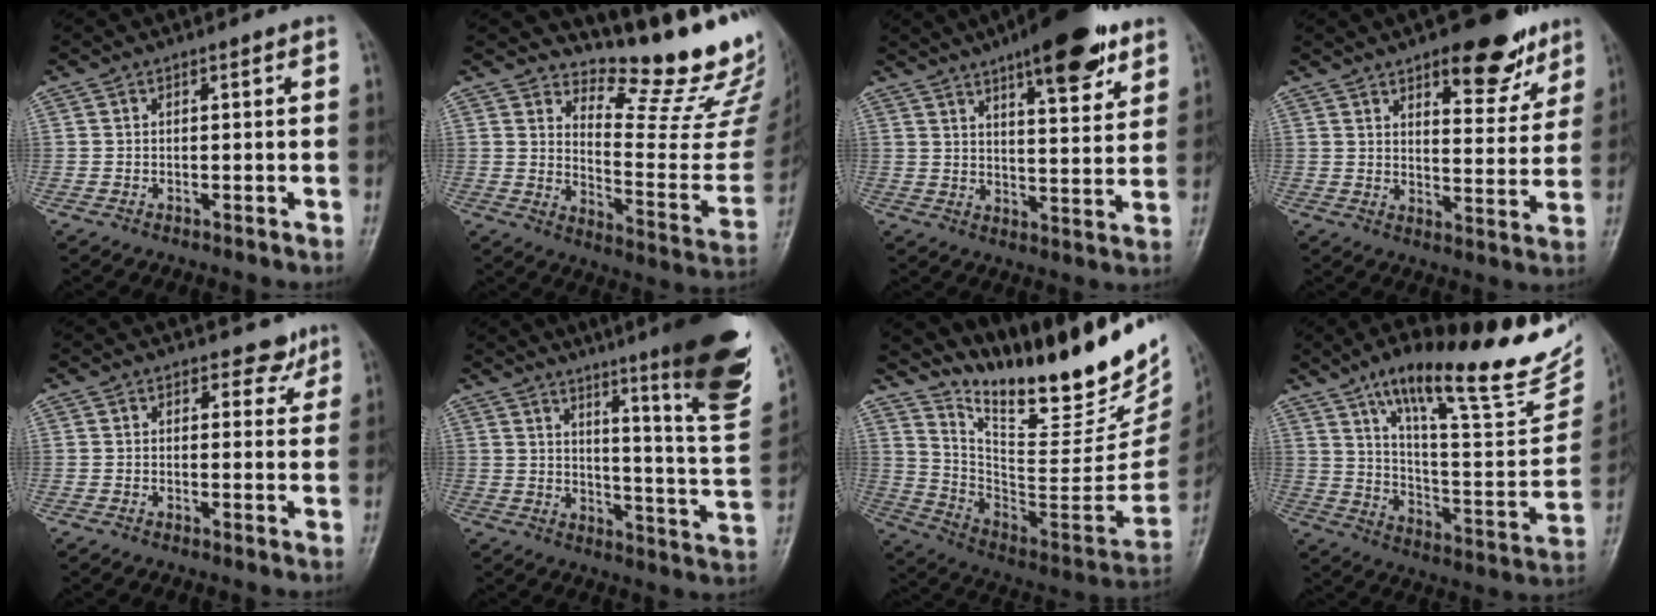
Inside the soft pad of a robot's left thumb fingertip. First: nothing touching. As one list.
[{"total": 18.9, "force": [15.9, 4.6, 9.1], "torque": [-0.082, -0.167, 0.212]}, {"total": 15.5, "force": [9.6, 4.7, 11.2], "torque": [-0.129, -0.044, 0.139]}, {"total": 14.5, "force": [9.1, 6.0, 9.6], "torque": [-0.076, -0.048, 0.126]}, {"total": 3.1, "force": [2.4, 1.9, 0.4], "torque": [0.020, -0.015, 0.023]}, {"total": 24.2, "force": [15.6, 2.1, 18.4], "torque": [-0.229, -0.096, 0.207]}, {"total": 28.5, "force": [22.0, 8.1, 16.3], "torque": [-0.211, -0.133, 0.344]}, {"total": 27.8, "force": [19.7, 7.1, 18.4], "torque": [-0.235, -0.077, 0.299]}]